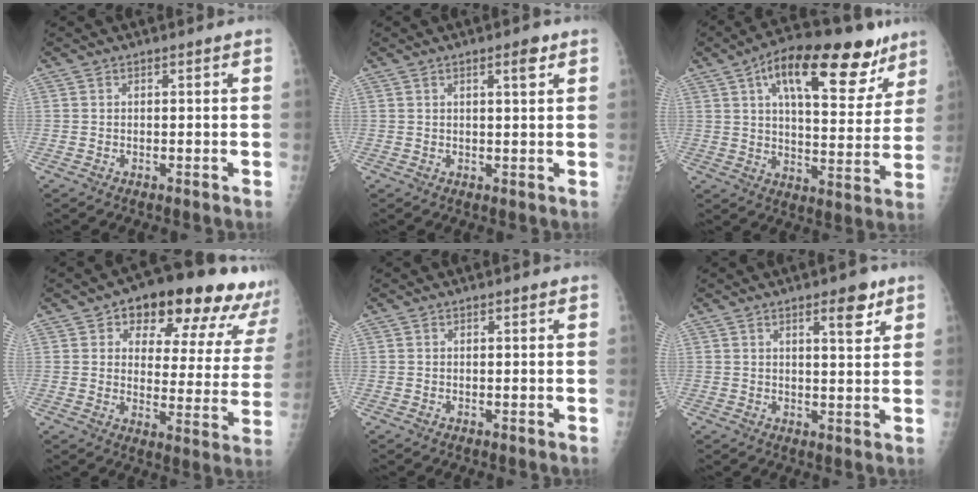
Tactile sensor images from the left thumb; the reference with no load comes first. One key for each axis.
{"total": 2.9, "fx": 1.6, "fy": 0.6, "fz": 2.3, "tx": -0.032, "ty": -0.007, "tz": 0.022}
{"total": 22.9, "fx": 12.5, "fy": 9.7, "fz": 16.5, "tx": -0.206, "ty": -0.022, "tz": 0.189}
{"total": 21.5, "fx": 14.6, "fy": 9.7, "fz": 12.4, "tx": -0.110, "ty": -0.045, "tz": 0.181}
{"total": 0.5, "fx": 0.4, "fy": 0.2, "fz": 0.3, "tx": -0.005, "ty": -0.002, "tz": 0.004}
{"total": 5.4, "fx": 3.2, "fy": 1.5, "fz": 4.1, "tx": -0.049, "ty": -0.018, "tz": 0.045}